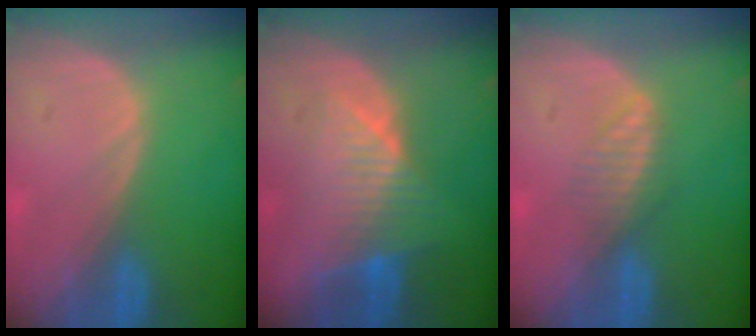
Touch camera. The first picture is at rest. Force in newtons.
{"total": 8.0, "press": 6.9, "slide": 4.0}
{"total": 2.7, "press": 2.7, "slide": 0.2}